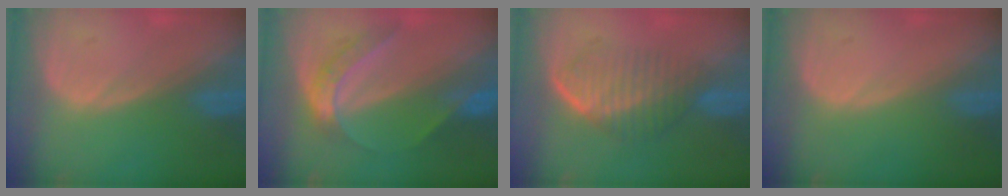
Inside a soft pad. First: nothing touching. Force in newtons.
{"total": 6.3, "press": 5.2, "slide": 3.4}
{"total": 7.0, "press": 6.1, "slide": 3.4}
{"total": 0.0}